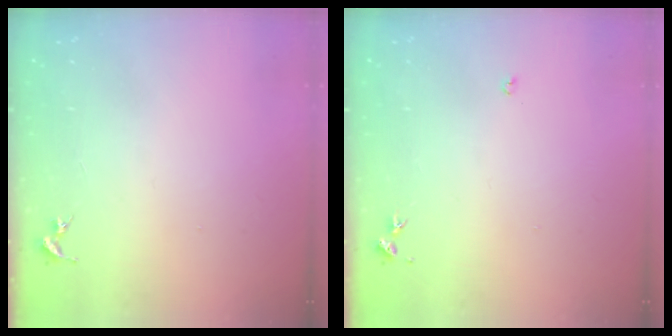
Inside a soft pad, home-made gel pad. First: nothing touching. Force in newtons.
{"total": 2.7, "press": 2.7, "slide": 0.5}